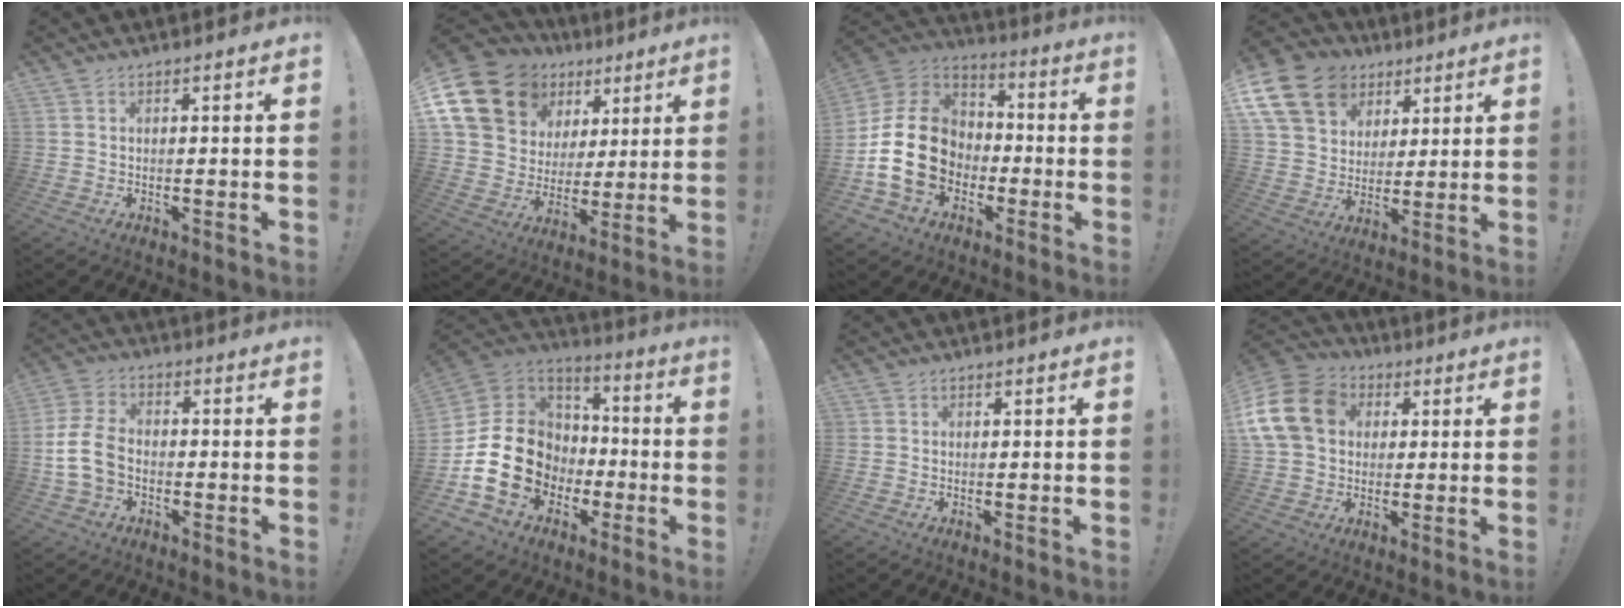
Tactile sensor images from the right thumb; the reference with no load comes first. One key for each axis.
{"total": 18.4, "fx": 10.0, "fy": 13.6, "fz": 7.3, "tx": -0.131, "ty": -0.049, "tz": 0.216}
{"total": 20.0, "fx": -3.0, "fy": 15.5, "fz": 12.3, "tx": -0.224, "ty": 0.029, "tz": -0.036}
{"total": 17.5, "fx": 8.7, "fy": 13.0, "fz": 7.8, "tx": -0.127, "ty": -0.044, "tz": 0.176}
{"total": 10.0, "fx": -2.1, "fy": 6.9, "fz": 6.9, "tx": -0.145, "ty": 0.011, "tz": -0.034}
{"total": 20.1, "fx": -3.5, "fy": 16.7, "fz": 10.7, "tx": -0.195, "ty": 0.023, "tz": -0.029}
{"total": 0.0}
{"total": 18.5, "fx": 3.5, "fy": 14.7, "fz": 10.7, "tx": -0.194, "ty": 0.000, "tz": 0.070}